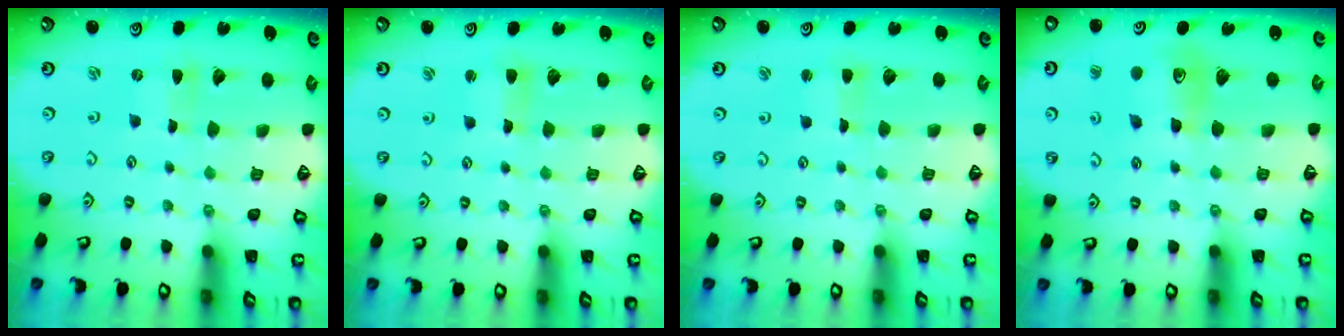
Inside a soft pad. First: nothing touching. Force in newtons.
{"total": 2.7, "press": 2.7, "slide": 0.2}
{"total": 2.5, "press": 2.5, "slide": 0.3}
{"total": 11.5, "press": 11.5, "slide": 0.8}